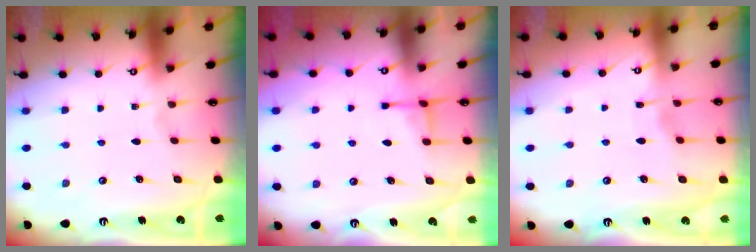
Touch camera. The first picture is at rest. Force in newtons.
{"total": 4.2, "press": 4.1, "slide": 0.6}
{"total": 2.8, "press": 2.8, "slide": 0.4}